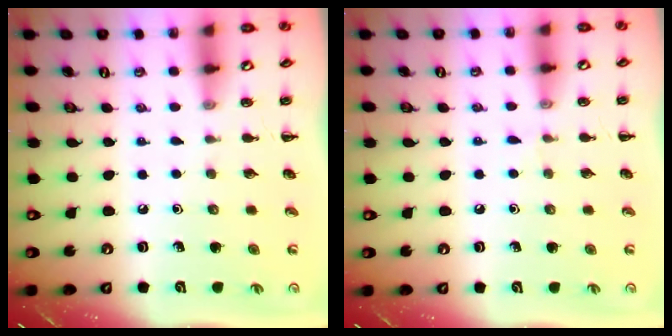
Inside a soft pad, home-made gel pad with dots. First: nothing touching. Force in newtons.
{"total": 3.2, "press": 3.1, "slide": 1.0}